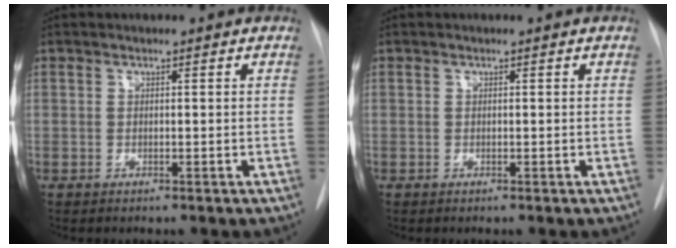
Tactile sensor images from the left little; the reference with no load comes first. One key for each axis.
{"total": 0.0}